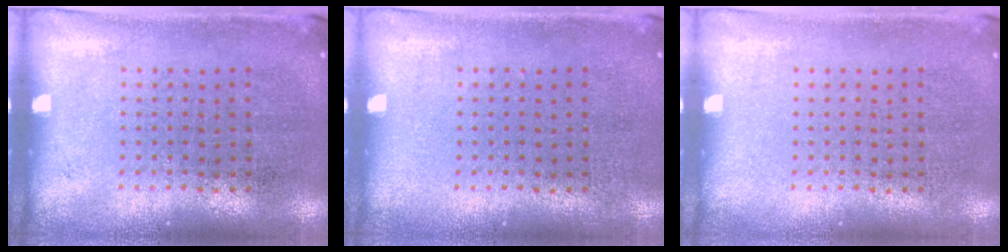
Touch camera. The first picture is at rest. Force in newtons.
{"total": 0.0}
{"total": 0.0}